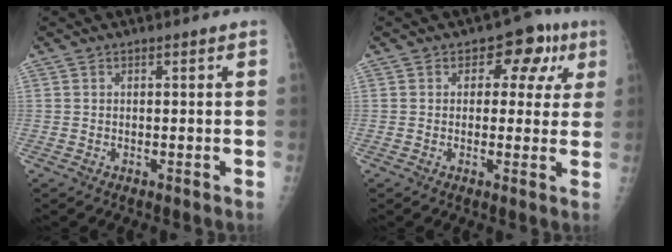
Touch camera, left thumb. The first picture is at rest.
{"total": 8.0, "force": [2.6, 5.5, 5.2], "torque": [-0.010, 0.005, 0.021]}